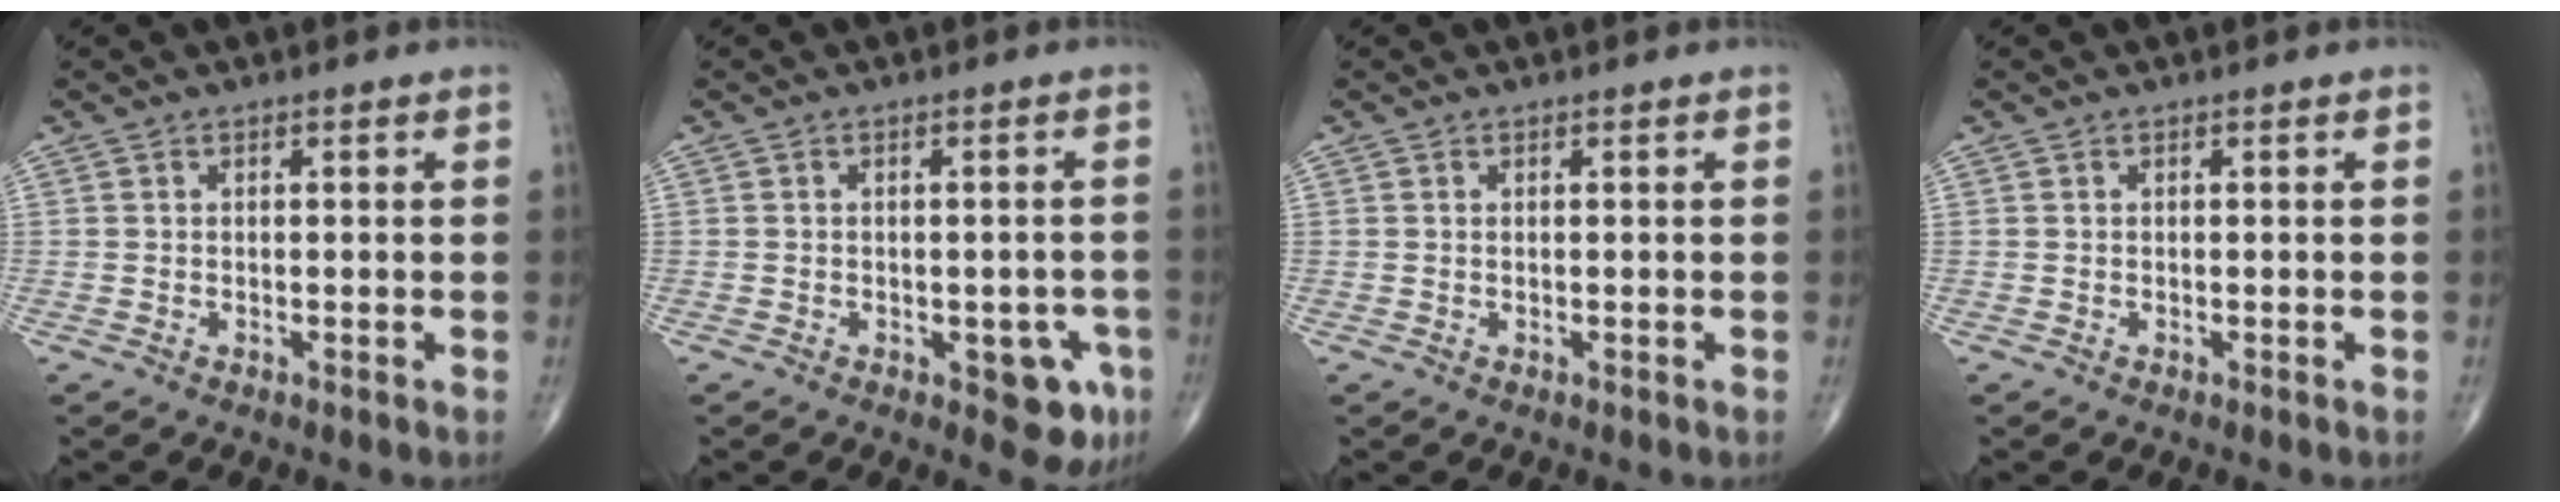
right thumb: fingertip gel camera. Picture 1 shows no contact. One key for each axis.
{"total": 6.3, "fx": -2.5, "fy": 3.2, "fz": 4.8, "tx": -0.028, "ty": 0.004, "tz": -0.026}
{"total": 0.0}
{"total": 0.0}